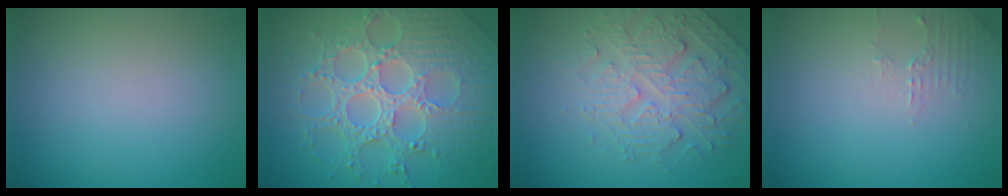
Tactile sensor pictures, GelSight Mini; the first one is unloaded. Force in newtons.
{"total": 8.3, "press": 6.1, "slide": 5.6}
{"total": 4.8, "press": 3.6, "slide": 3.1}
{"total": 1.4, "press": 1.4, "slide": 0.4}